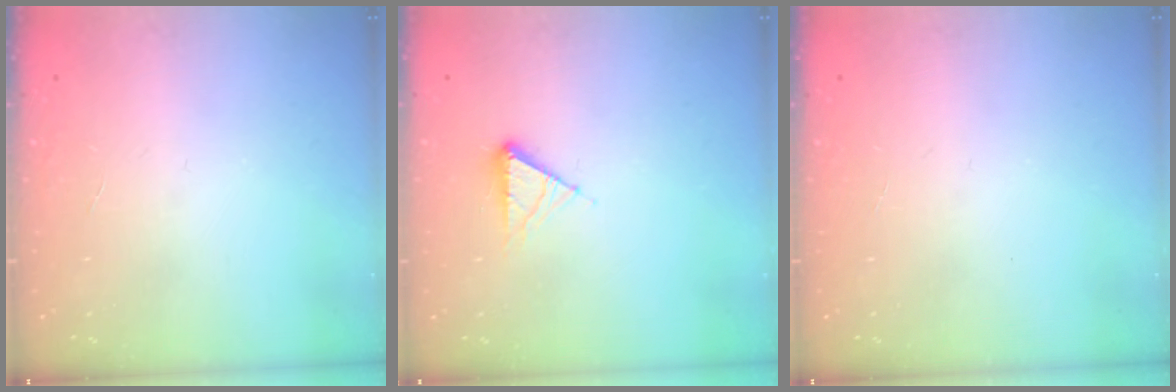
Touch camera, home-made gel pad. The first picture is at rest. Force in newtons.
{"total": 5.9, "press": 5.8, "slide": 0.9}
{"total": 0.0}